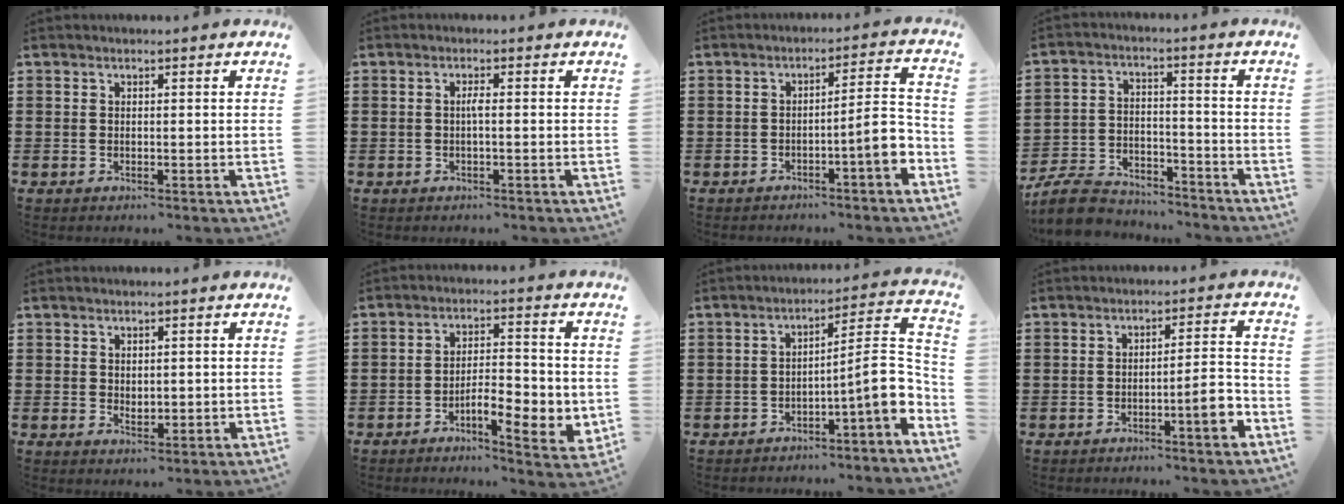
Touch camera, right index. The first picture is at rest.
{"total": 1.3, "force": [-0.2, 0.0, 1.3], "torque": [-0.027, 0.000, -0.005]}
{"total": 7.3, "force": [-3.1, 0.9, 6.6], "torque": [-0.092, -0.008, -0.059]}
{"total": 7.9, "force": [-7.5, 1.9, 1.7], "torque": [-0.043, 0.019, -0.149]}
{"total": 1.6, "force": [0.9, 1.1, 0.7], "torque": [-0.007, 0.004, 0.015]}
{"total": 6.8, "force": [-2.6, 2.5, 5.8], "torque": [-0.089, 0.001, -0.045]}
{"total": 9.2, "force": [-3.2, 1.2, 8.5], "torque": [-0.112, -0.026, -0.069]}
{"total": 6.1, "force": [-2.8, 0.7, 5.3], "torque": [-0.077, -0.005, -0.050]}